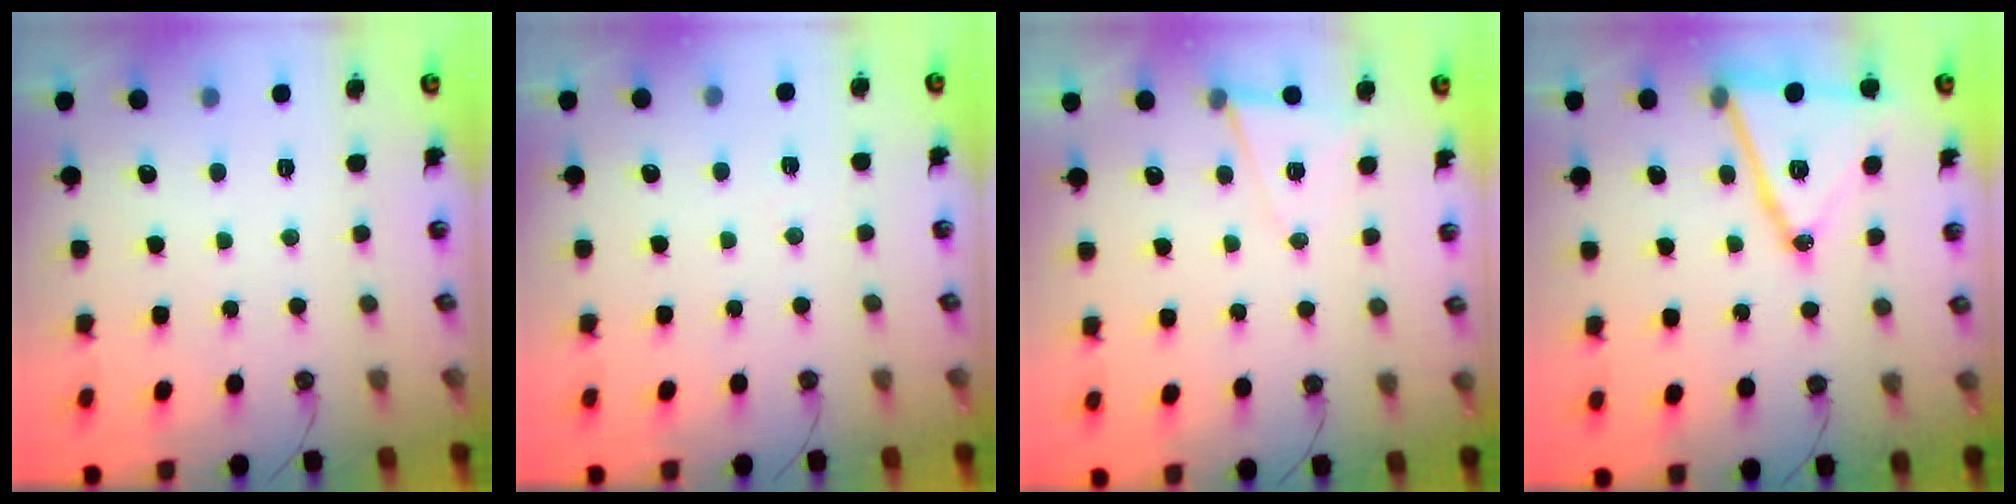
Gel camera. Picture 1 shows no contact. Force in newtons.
{"total": 3.9, "press": 2.9, "slide": 2.6}
{"total": 7.7, "press": 6.0, "slide": 4.8}
{"total": 17.9, "press": 17.6, "slide": 3.4}